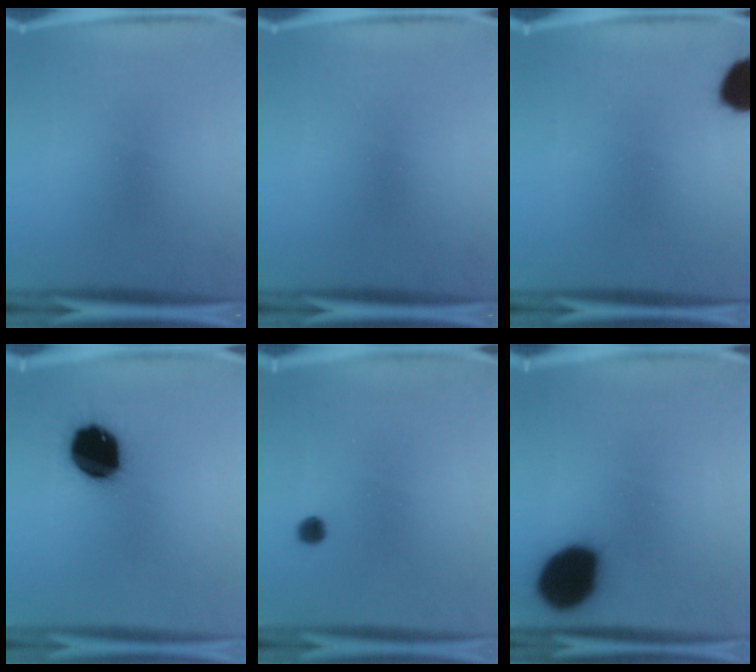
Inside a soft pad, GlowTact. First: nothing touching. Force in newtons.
{"total": 0.0}
{"total": 9.4}
{"total": 18.5}
{"total": 1.8}
{"total": 19.3}